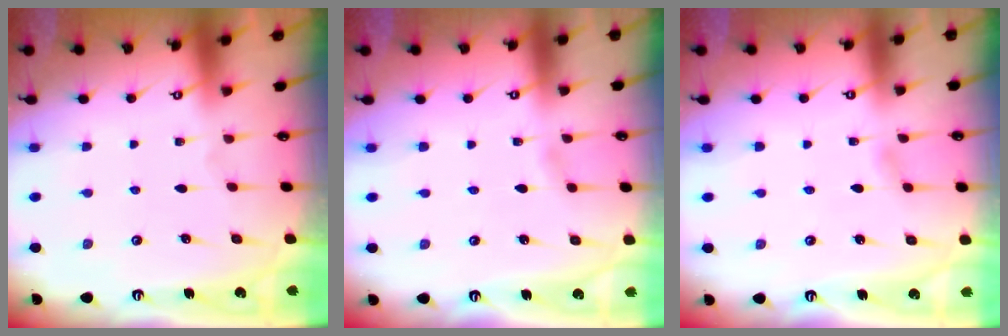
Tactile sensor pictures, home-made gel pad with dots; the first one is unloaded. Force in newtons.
{"total": 1.3, "press": 1.3, "slide": 0.2}
{"total": 2.7, "press": 2.7, "slide": 0.3}